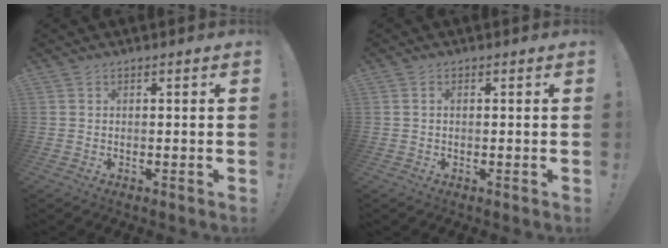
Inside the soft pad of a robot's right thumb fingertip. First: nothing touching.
{"total": 0.8, "force": [0.1, 0.5, 0.6], "torque": [-0.013, 0.004, 0.002]}